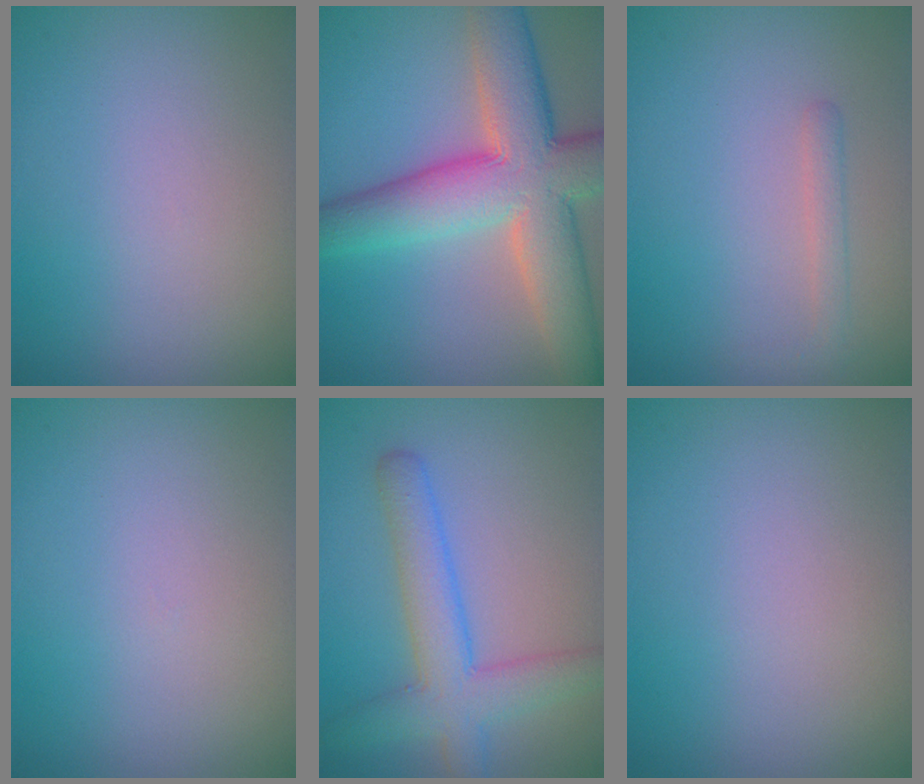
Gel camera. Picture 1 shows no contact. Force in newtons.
{"total": 10.9, "press": 10.9, "slide": 0.9}
{"total": 1.2, "press": 1.2, "slide": 0.1}
{"total": 0.0}
{"total": 4.3, "press": 4.3, "slide": 0.2}
{"total": 0.0}